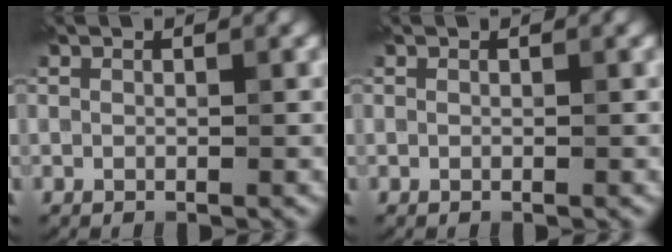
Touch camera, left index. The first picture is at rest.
{"total": 0.0}